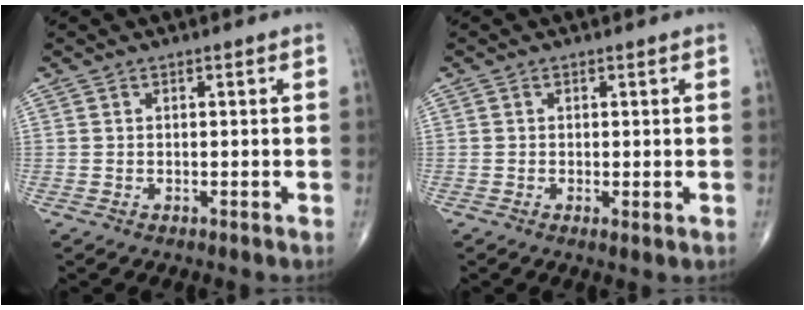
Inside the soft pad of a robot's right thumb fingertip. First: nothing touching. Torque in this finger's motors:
{"motor_torque": [-0.01, 0.03, -0.05, 0.00, -0.01]}